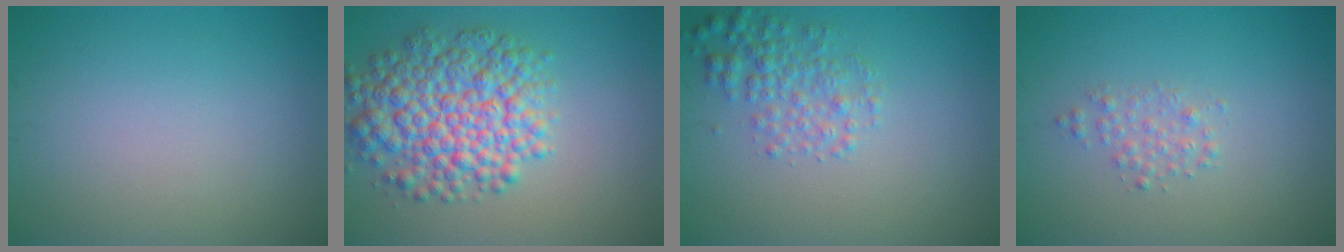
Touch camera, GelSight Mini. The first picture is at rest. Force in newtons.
{"total": 8.0, "press": 8.0, "slide": 0.2}
{"total": 2.9, "press": 2.9, "slide": 0.1}
{"total": 1.4, "press": 1.4, "slide": 0.0}